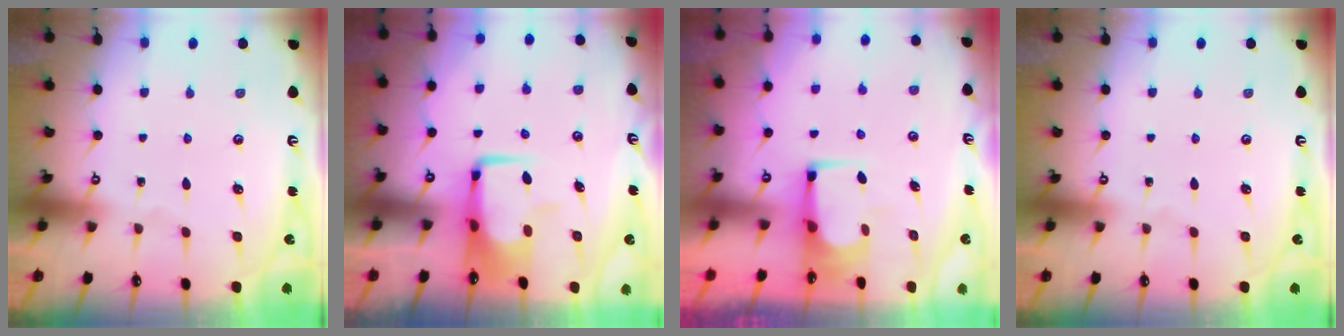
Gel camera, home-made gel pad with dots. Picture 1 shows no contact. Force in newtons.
{"total": 7.6, "press": 7.4, "slide": 1.5}
{"total": 2.9, "press": 2.9, "slide": 0.2}
{"total": 0.0}